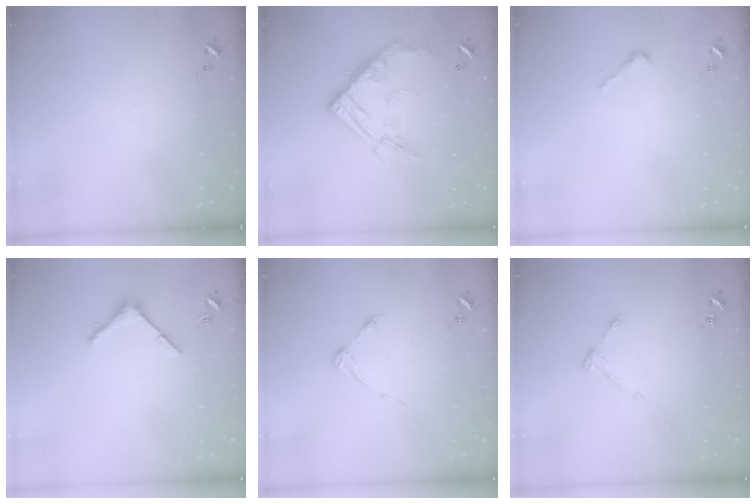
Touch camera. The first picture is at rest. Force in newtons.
{"total": 17.2, "press": 17.1, "slide": 1.4}
{"total": 2.5, "press": 2.5, "slide": 0.2}
{"total": 4.8, "press": 4.8, "slide": 0.6}
{"total": 3.7, "press": 3.7, "slide": 0.4}
{"total": 3.6, "press": 3.6, "slide": 0.5}